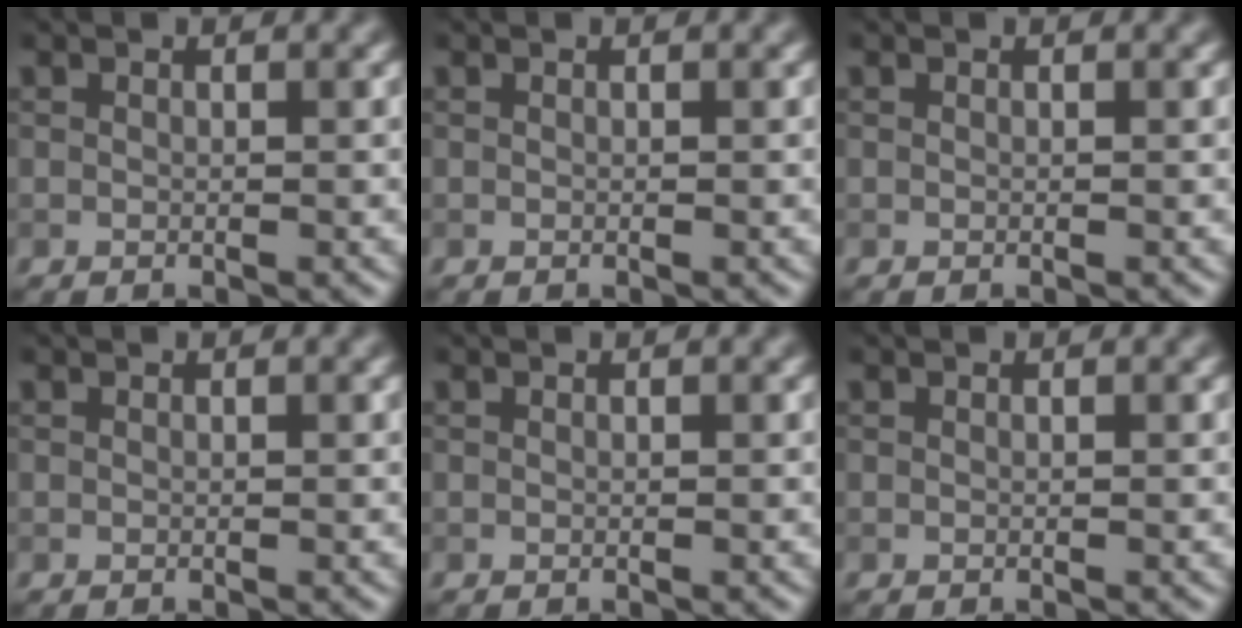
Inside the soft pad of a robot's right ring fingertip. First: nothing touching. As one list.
[{"total": 0.0}, {"total": 0.0}, {"total": 0.0}, {"total": 0.0}, {"total": 0.0}]